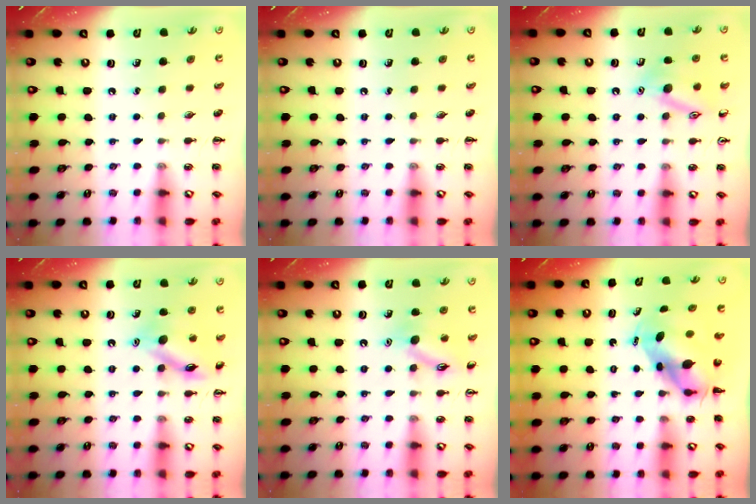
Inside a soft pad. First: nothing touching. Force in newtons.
{"total": 0.0}
{"total": 12.6, "press": 12.6, "slide": 0.9}
{"total": 13.6, "press": 13.6, "slide": 1.1}
{"total": 12.0, "press": 12.0, "slide": 0.8}
{"total": 5.4, "press": 5.2, "slide": 1.4}